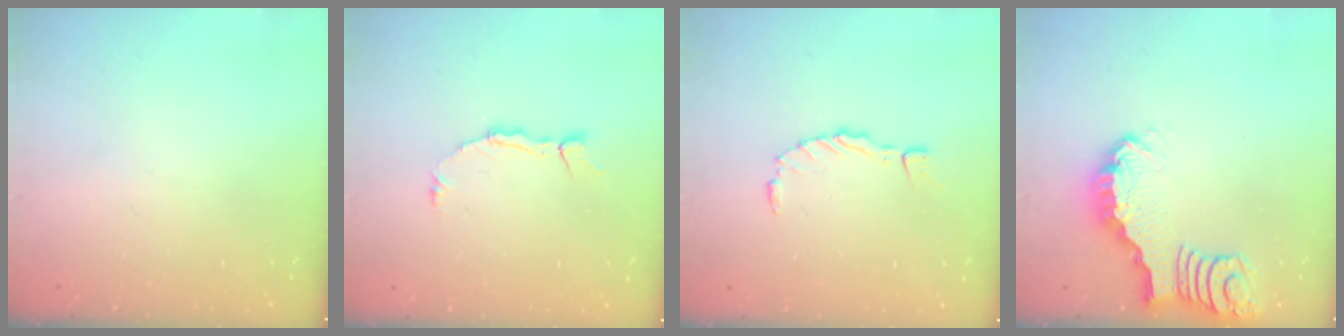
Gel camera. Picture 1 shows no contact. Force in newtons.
{"total": 3.5, "press": 3.4, "slide": 0.3}
{"total": 0.0}
{"total": 2.8, "press": 2.7, "slide": 0.4}